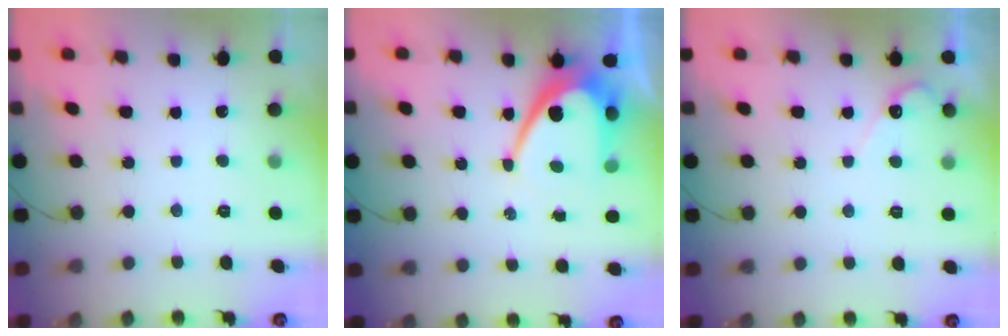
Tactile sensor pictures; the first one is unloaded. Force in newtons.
{"total": 10.7, "press": 10.6, "slide": 0.9}
{"total": 3.6, "press": 3.6, "slide": 0.3}